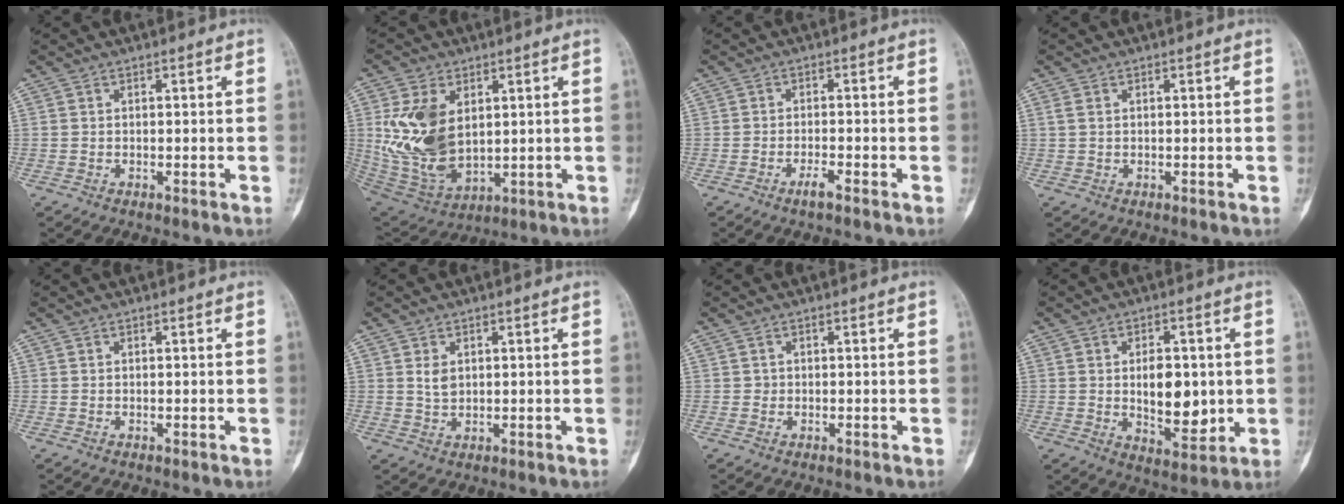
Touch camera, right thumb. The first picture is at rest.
{"total": 15.5, "force": [3.2, 9.7, 11.7], "torque": [-0.216, -0.017, 0.081]}
{"total": 2.3, "force": [-1.6, 0.3, 1.6], "torque": [-0.037, 0.005, -0.032]}
{"total": 1.2, "force": [0.5, 0.8, 0.8], "torque": [-0.025, 0.007, 0.015]}
{"total": 0.0}
{"total": 2.7, "force": [0.8, 1.9, 1.8], "torque": [-0.025, -0.005, 0.020]}
{"total": 0.6, "force": [0.0, 0.6, 0.1], "torque": [0.004, 0.003, 0.002]}
{"total": 10.4, "force": [0.2, 5.9, 8.6], "torque": [-0.099, -0.013, 0.015]}